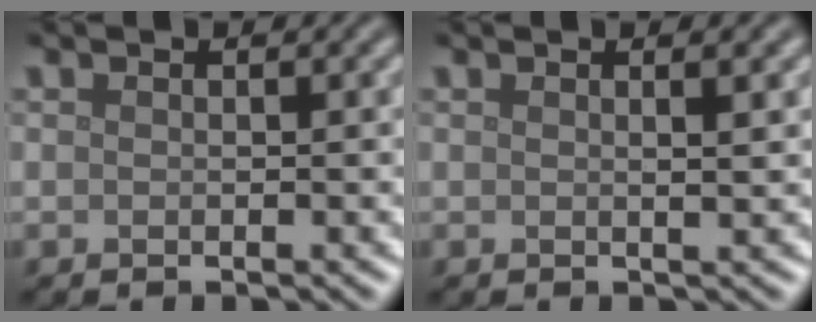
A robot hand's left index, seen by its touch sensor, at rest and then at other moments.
{"total": 1.7, "force": [0.6, 0.5, 1.5], "torque": [-0.016, 0.000, 0.002]}